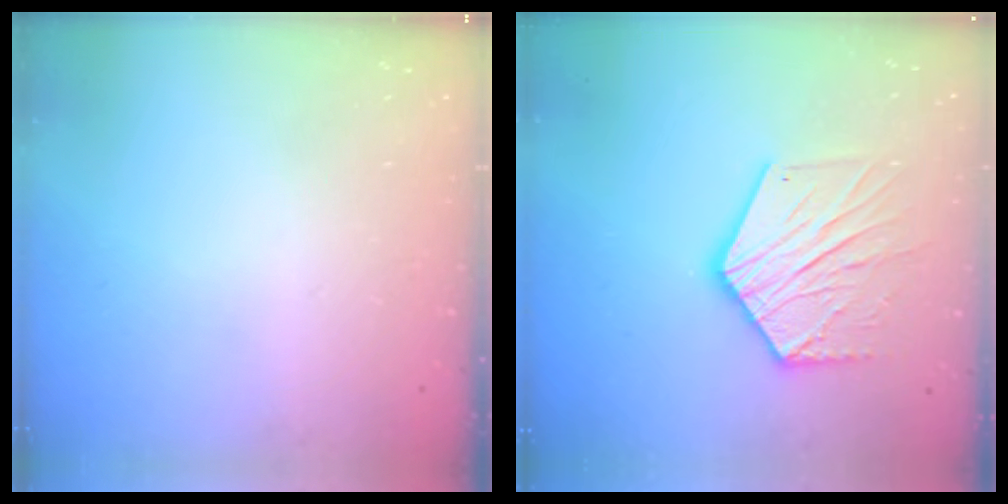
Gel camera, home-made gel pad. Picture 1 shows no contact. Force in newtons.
{"total": 14.2, "press": 14.2, "slide": 0.7}